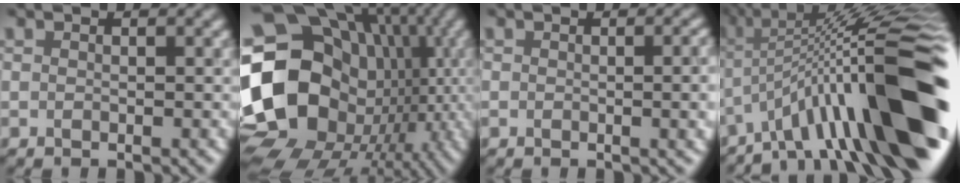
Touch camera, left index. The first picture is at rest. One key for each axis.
{"total": 20.8, "fx": -2.3, "fy": 17.2, "fz": 11.6, "tx": -0.204, "ty": -0.006, "tz": -0.058}
{"total": 3.4, "fx": -0.3, "fy": 1.7, "fz": 3.0, "tx": -0.023, "ty": -0.004, "tz": 0.000}
{"total": 16.3, "fx": -4.5, "fy": 3.4, "fz": 15.3, "tx": -0.216, "ty": 0.039, "tz": -0.073}